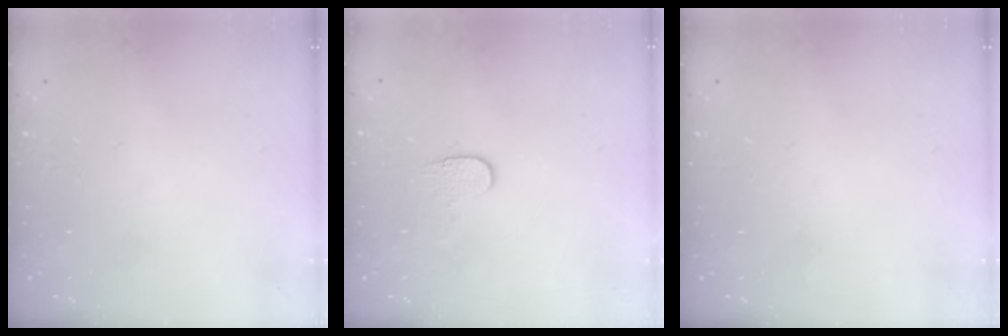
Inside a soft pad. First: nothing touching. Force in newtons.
{"total": 4.5, "press": 4.5, "slide": 0.4}
{"total": 0.0}